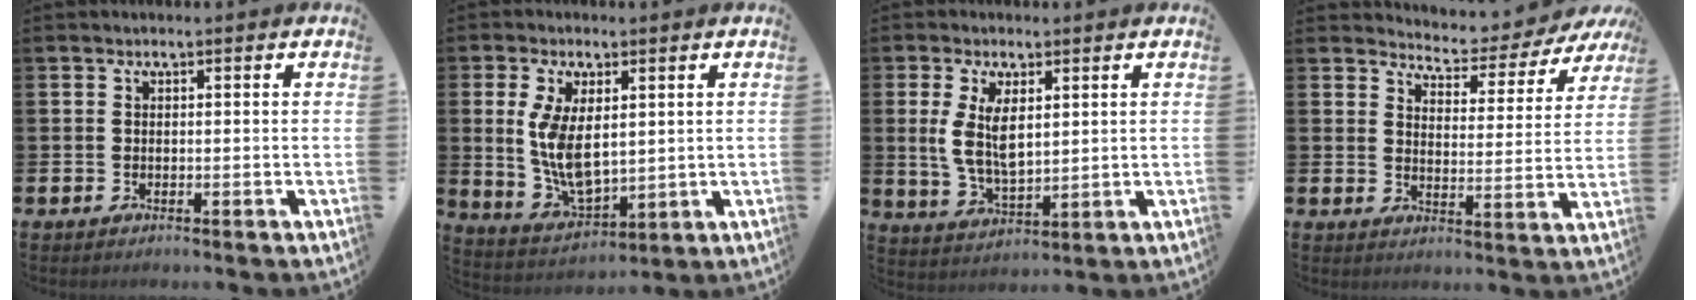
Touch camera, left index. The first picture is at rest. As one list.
[{"total": 7.0, "force": [1.7, 3.7, 5.6], "torque": [-0.116, -0.009, 0.026]}, {"total": 6.3, "force": [2.2, 2.9, 5.2], "torque": [-0.099, -0.002, 0.037]}, {"total": 4.2, "force": [4.1, 0.9, 0.5], "torque": [-0.029, -0.041, 0.063]}]